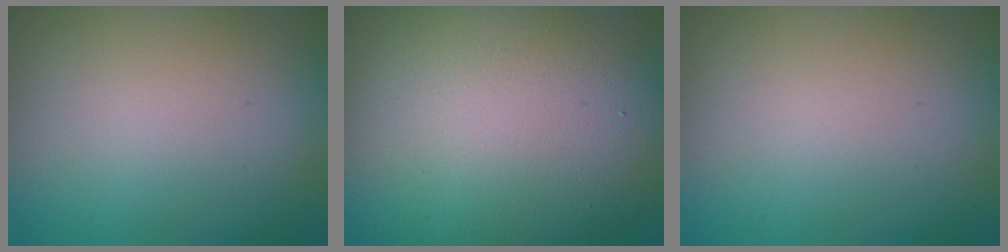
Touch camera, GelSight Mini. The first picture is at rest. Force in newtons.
{"total": 13.4, "press": 13.4, "slide": 1.0}
{"total": 0.0}